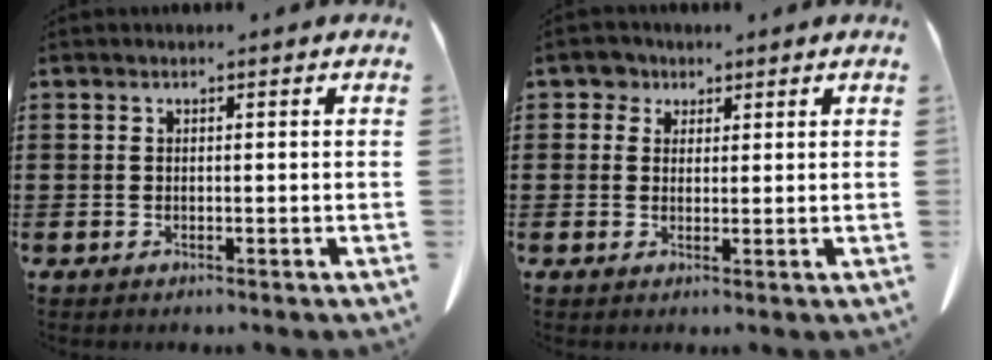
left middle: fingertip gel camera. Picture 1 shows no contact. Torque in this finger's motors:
{"motor_torque": [0.03, -0.05, 0.01, 0.00]}